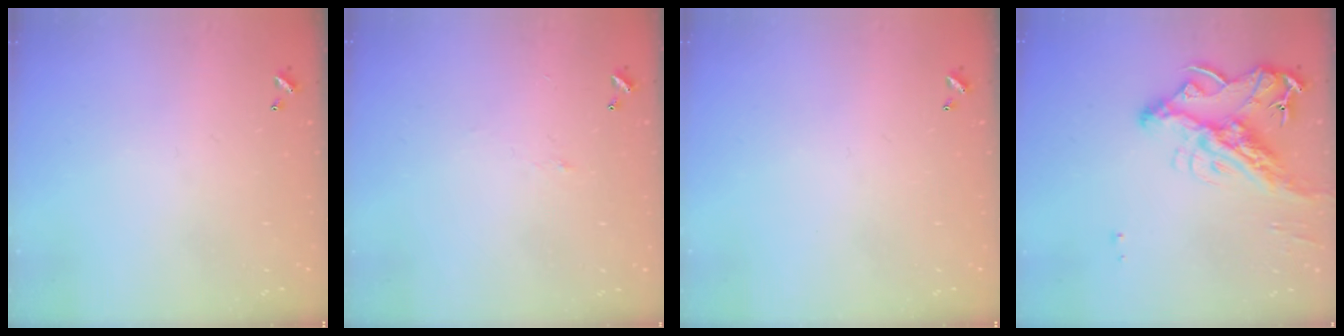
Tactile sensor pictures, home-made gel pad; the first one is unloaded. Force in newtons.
{"total": 0.9, "press": 0.6, "slide": 0.6}
{"total": 0.0}
{"total": 16.1, "press": 16.0, "slide": 2.4}